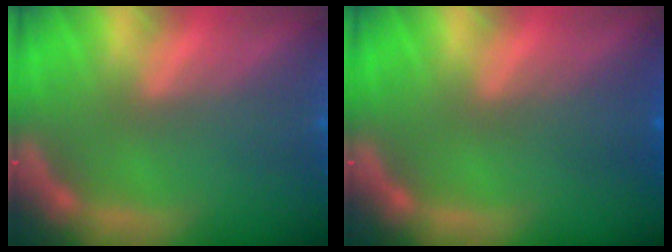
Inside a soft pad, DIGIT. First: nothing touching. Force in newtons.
{"total": 2.0}